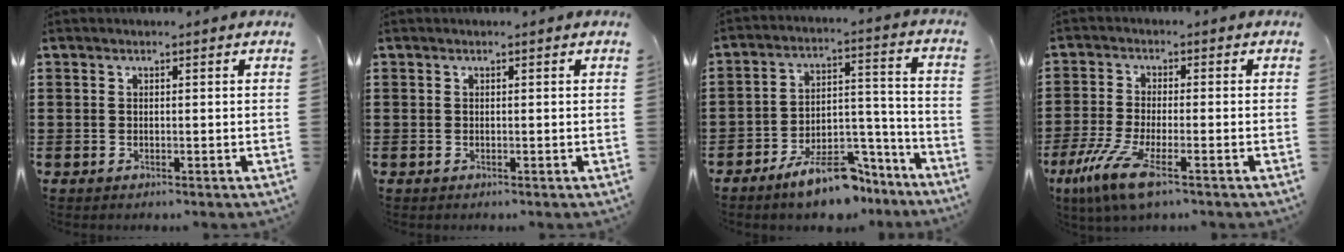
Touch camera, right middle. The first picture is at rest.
{"total": 0.0}
{"total": 10.6, "force": [-8.6, 3.3, 5.2], "torque": [-0.077, 0.039, -0.157]}
{"total": 7.9, "force": [-4.3, 1.8, 6.4], "torque": [-0.152, -0.018, -0.083]}